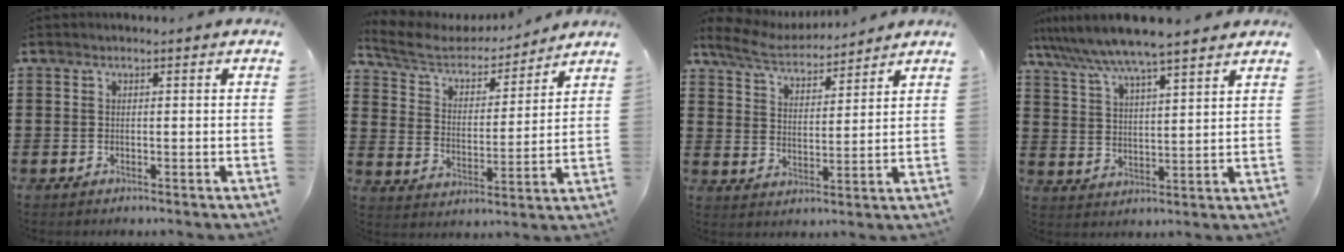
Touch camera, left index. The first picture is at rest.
{"total": 6.5, "force": [5.9, 2.0, 2.0], "torque": [-0.069, -0.036, 0.099]}
{"total": 6.1, "force": [5.8, 1.3, 1.6], "torque": [-0.059, -0.024, 0.102]}
{"total": 6.8, "force": [6.1, 0.0, 2.9], "torque": [-0.081, -0.029, 0.105]}